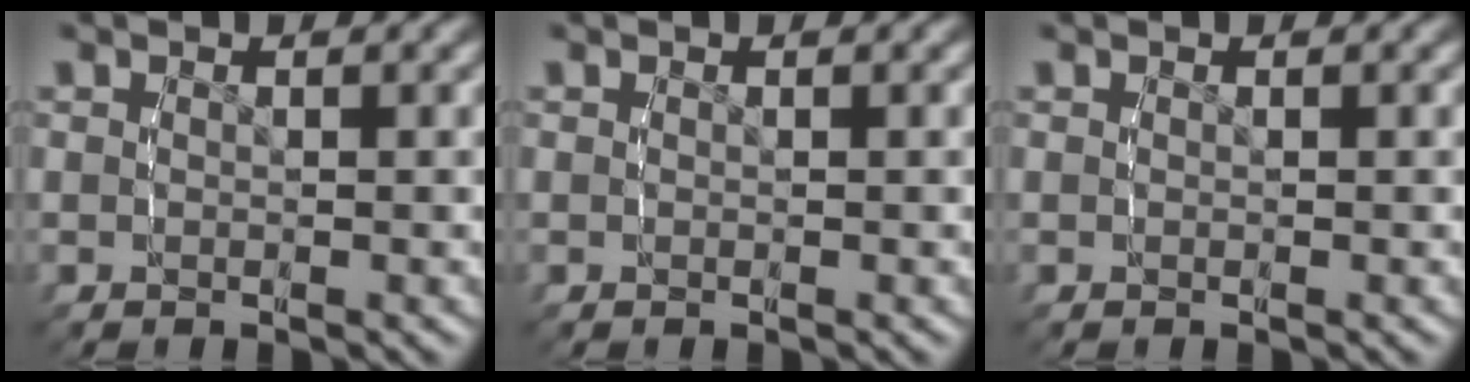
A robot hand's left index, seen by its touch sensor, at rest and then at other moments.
{"total": 0.0}
{"total": 0.0}